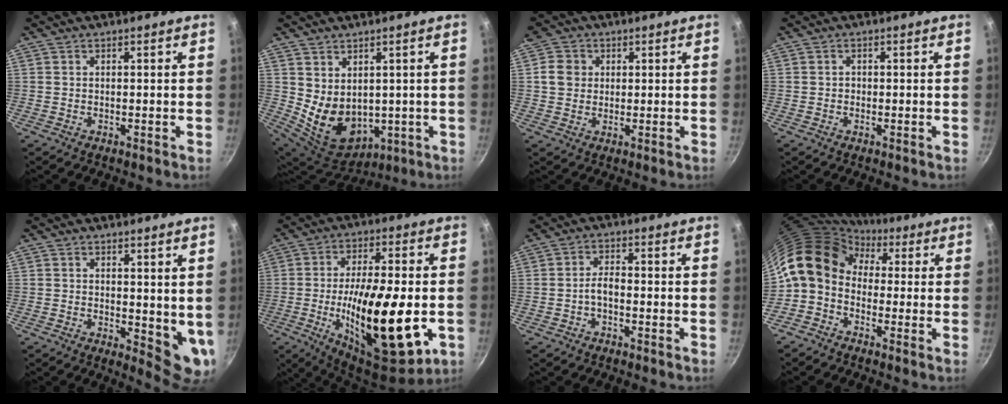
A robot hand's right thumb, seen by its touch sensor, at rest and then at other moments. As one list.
[{"total": 11.0, "force": [1.6, 8.3, 7.0], "torque": [-0.101, -0.031, 0.060]}, {"total": 4.6, "force": [0.9, 4.2, 1.7], "torque": [0.000, 0.002, 0.010]}, {"total": 0.7, "force": [-0.2, 0.6, 0.2], "torque": [0.000, 0.002, -0.004]}, {"total": 6.9, "force": [1.6, 3.4, 5.8], "torque": [-0.067, -0.028, 0.023]}, {"total": 24.2, "force": [-4.8, 8.5, 22.1], "torque": [-0.345, 0.007, -0.072]}, {"total": 2.9, "force": [-1.4, 1.2, 2.2], "torque": [-0.041, 0.020, -0.029]}, {"total": 11.6, "force": [1.4, 8.9, 7.3], "torque": [-0.111, 0.028, -0.002]}]